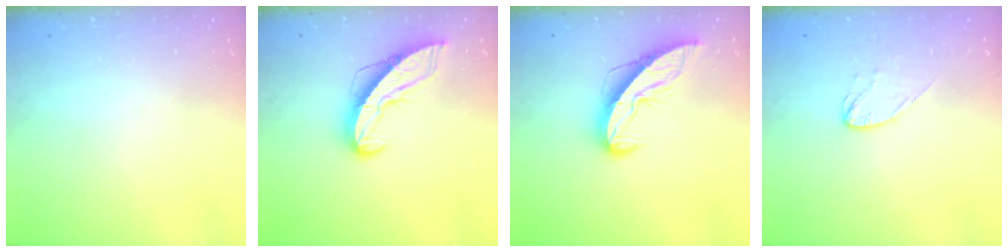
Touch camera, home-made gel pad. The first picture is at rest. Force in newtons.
{"total": 9.0, "press": 9.0, "slide": 0.9}
{"total": 9.4, "press": 9.4, "slide": 0.8}
{"total": 6.4, "press": 6.4, "slide": 0.5}